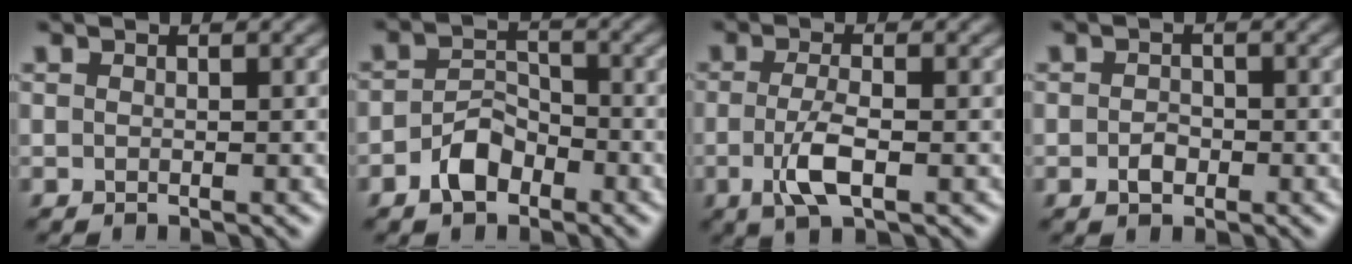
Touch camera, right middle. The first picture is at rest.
{"total": 3.4, "force": [-2.0, 2.1, 1.8], "torque": [-0.030, 0.008, -0.040]}
{"total": 3.6, "force": [-0.9, 1.1, 3.3], "torque": [-0.074, -0.008, -0.020]}
{"total": 1.5, "force": [-0.6, 1.1, 0.9], "torque": [-0.016, 0.000, -0.012]}